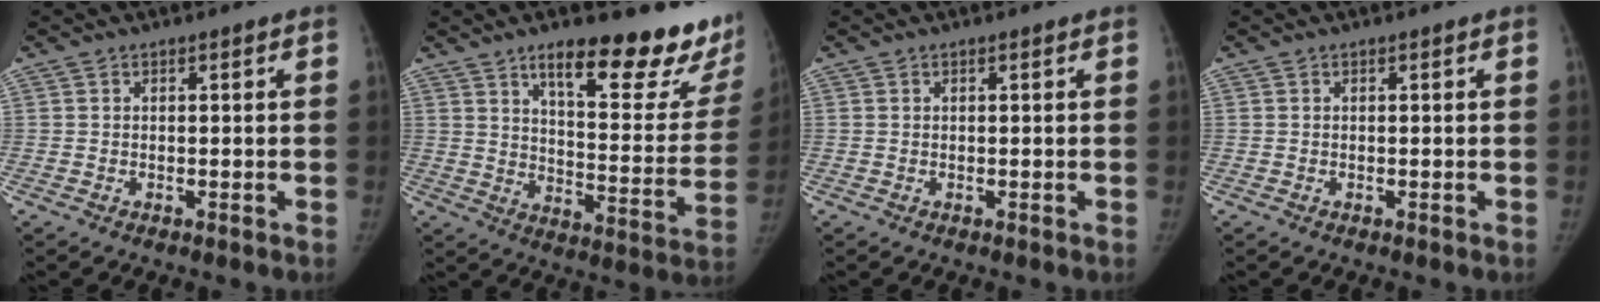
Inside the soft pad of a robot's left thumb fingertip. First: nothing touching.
{"total": 24.2, "force": [16.2, 7.2, 16.4], "torque": [-0.174, -0.097, 0.223]}
{"total": 0.0}
{"total": 0.0}